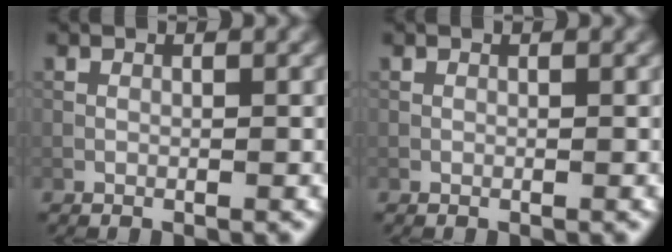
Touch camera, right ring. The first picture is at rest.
{"total": 0.0}